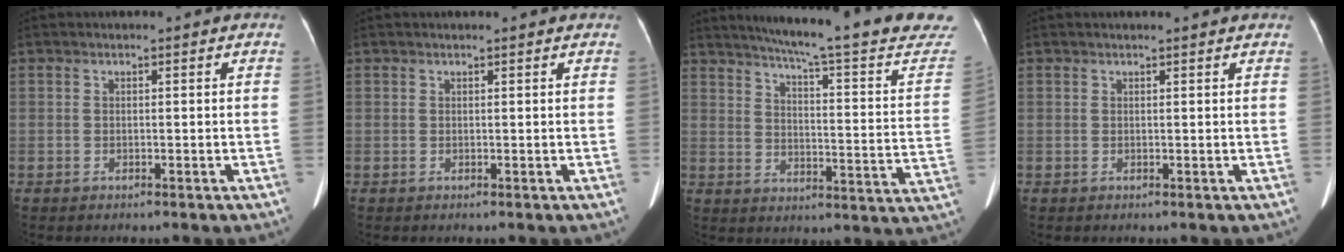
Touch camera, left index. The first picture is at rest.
{"total": 1.6, "force": [1.5, 0.0, 0.7], "torque": [-0.010, 0.013, 0.017]}
{"total": 25.0, "force": [21.3, 2.6, 12.9], "torque": [-0.172, -0.043, 0.242]}
{"total": 2.6, "force": [2.4, 0.1, 1.0], "torque": [-0.014, 0.014, 0.025]}